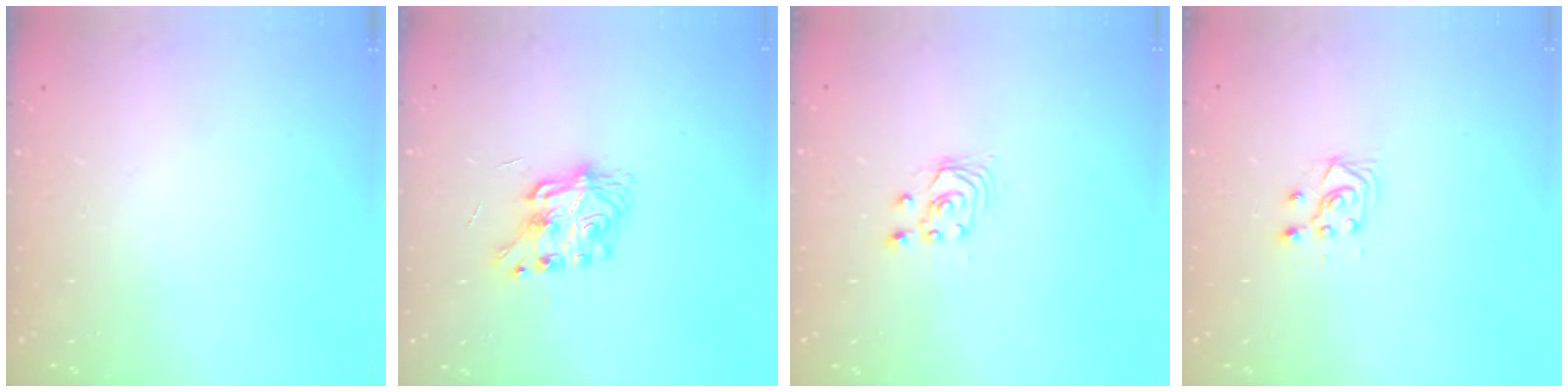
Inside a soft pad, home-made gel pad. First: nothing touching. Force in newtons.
{"total": 7.8, "press": 7.8, "slide": 0.1}
{"total": 2.5, "press": 2.5, "slide": 0.2}
{"total": 3.7, "press": 3.6, "slide": 0.9}